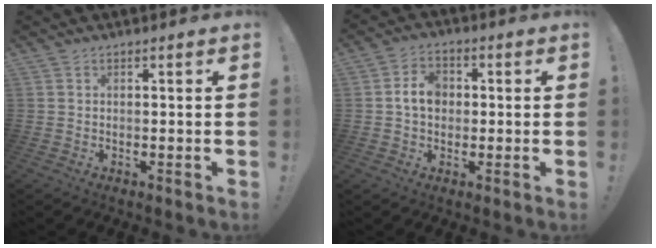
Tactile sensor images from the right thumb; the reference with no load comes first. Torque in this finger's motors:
{"motor_torque": [0.94, 1.27, 0.47, -0.14, 0.00]}